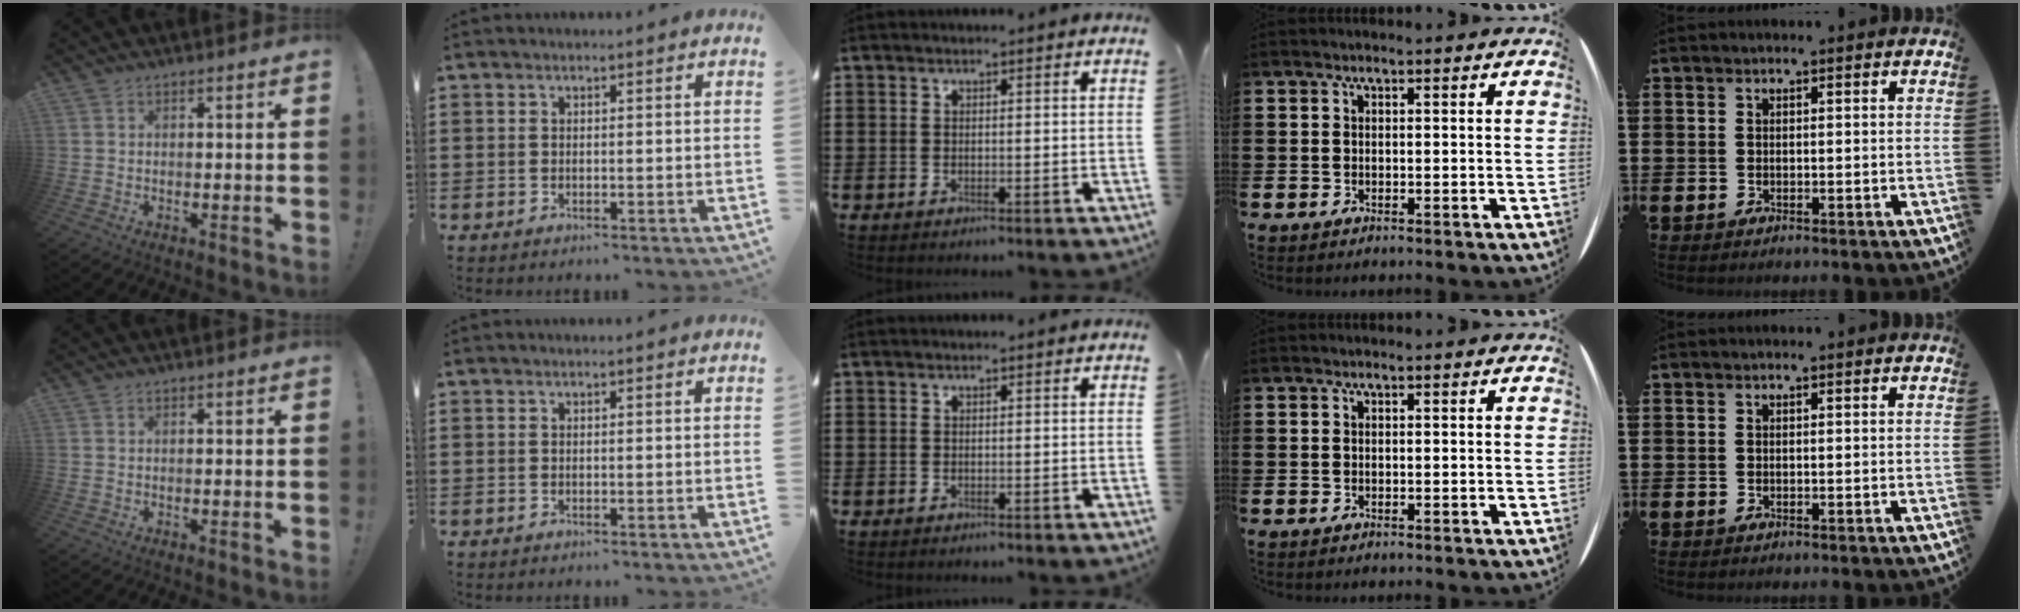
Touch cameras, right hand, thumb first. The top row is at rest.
{}